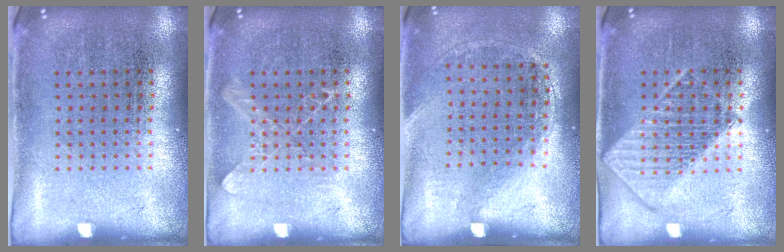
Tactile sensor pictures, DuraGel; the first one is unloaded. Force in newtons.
{"total": 1.0, "press": 1.0, "slide": 0.3}
{"total": 1.4, "press": 0.9, "slide": 1.0}
{"total": 2.7, "press": 2.7, "slide": 0.4}